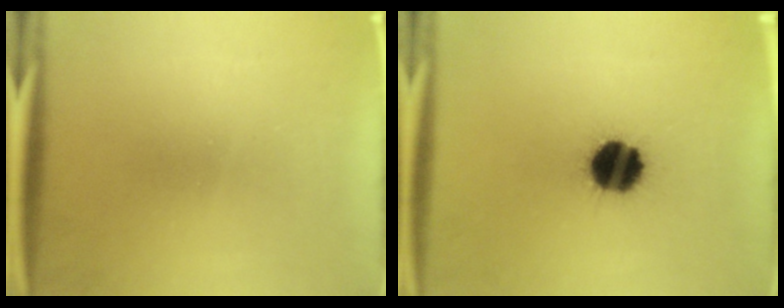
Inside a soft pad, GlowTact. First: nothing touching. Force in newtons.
{"total": 13.7}